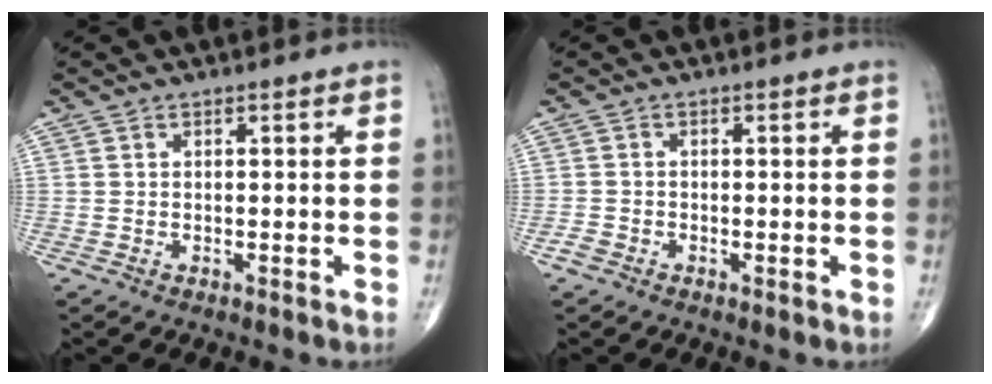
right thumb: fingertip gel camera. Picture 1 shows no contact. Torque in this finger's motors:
{"motor_torque": [0.53, -0.30, -0.06, -0.31, -0.01]}